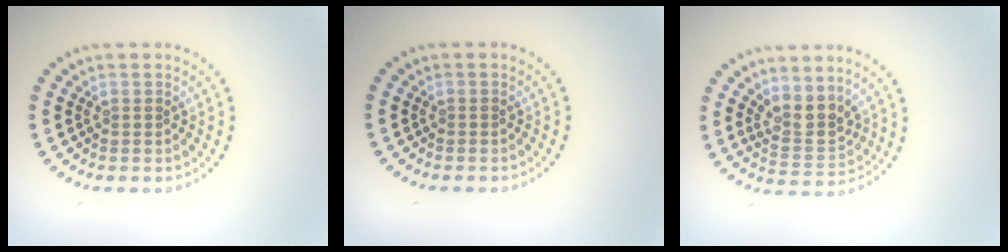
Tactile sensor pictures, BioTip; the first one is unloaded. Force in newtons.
{"total": 0.0}
{"total": 3.2, "press": 2.8, "slide": 1.6}